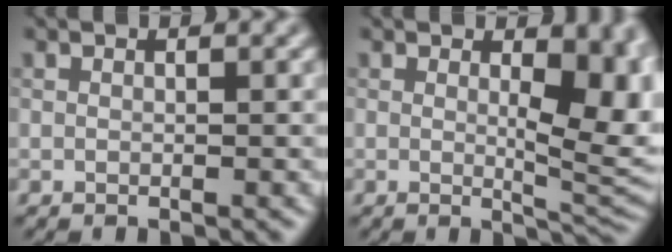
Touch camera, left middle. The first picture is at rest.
{"total": 7.0, "force": [0.9, 3.1, 6.2], "torque": [-0.075, -0.014, 0.024]}